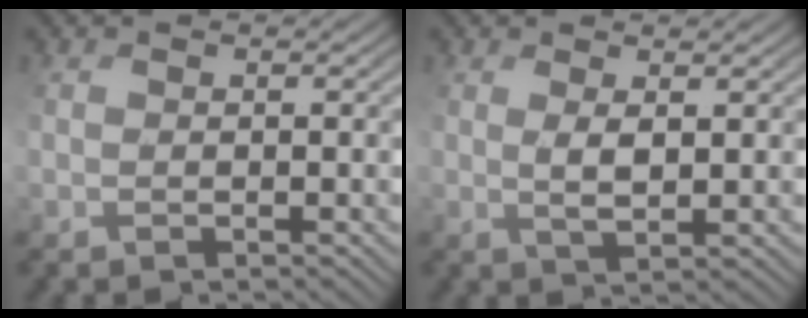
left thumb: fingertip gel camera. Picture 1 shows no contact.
{"total": 2.5, "force": [1.6, 0.2, 1.9], "torque": [-0.045, 0.004, 0.043]}